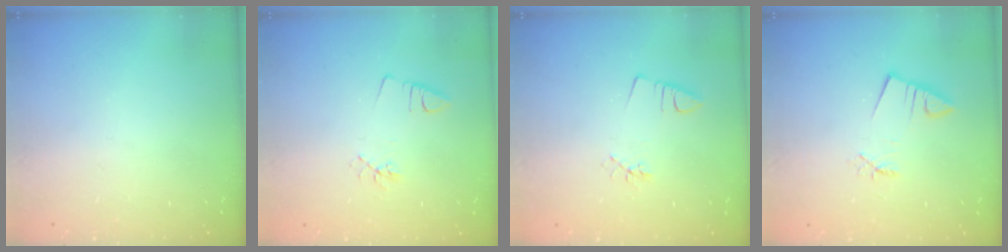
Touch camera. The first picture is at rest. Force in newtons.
{"total": 3.5, "press": 3.2, "slide": 1.4}
{"total": 2.2, "press": 1.7, "slide": 1.4}
{"total": 2.4, "press": 2.4, "slide": 0.3}